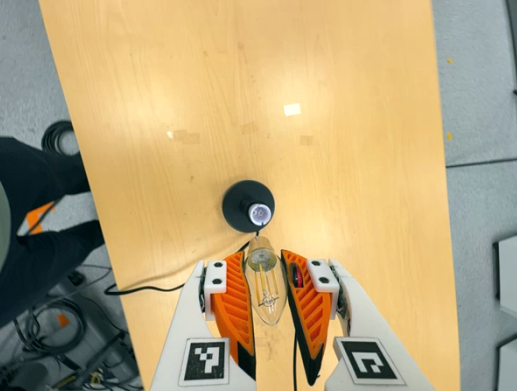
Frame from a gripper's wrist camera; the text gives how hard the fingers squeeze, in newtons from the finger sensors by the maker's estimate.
{"total": 20.5, "left": 22.4, "right": 18.6}